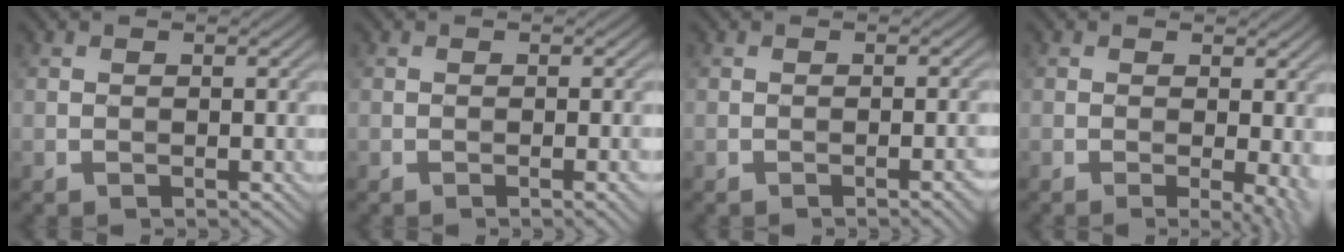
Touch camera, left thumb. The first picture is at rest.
{"total": 1.6, "force": [-0.6, 0.2, 1.4], "torque": [-0.020, 0.002, -0.009]}
{"total": 2.2, "force": [-1.0, 0.4, 1.9], "torque": [-0.023, 0.007, -0.017]}
{"total": 4.5, "force": [-0.6, 1.2, 4.3], "torque": [-0.058, -0.005, -0.008]}